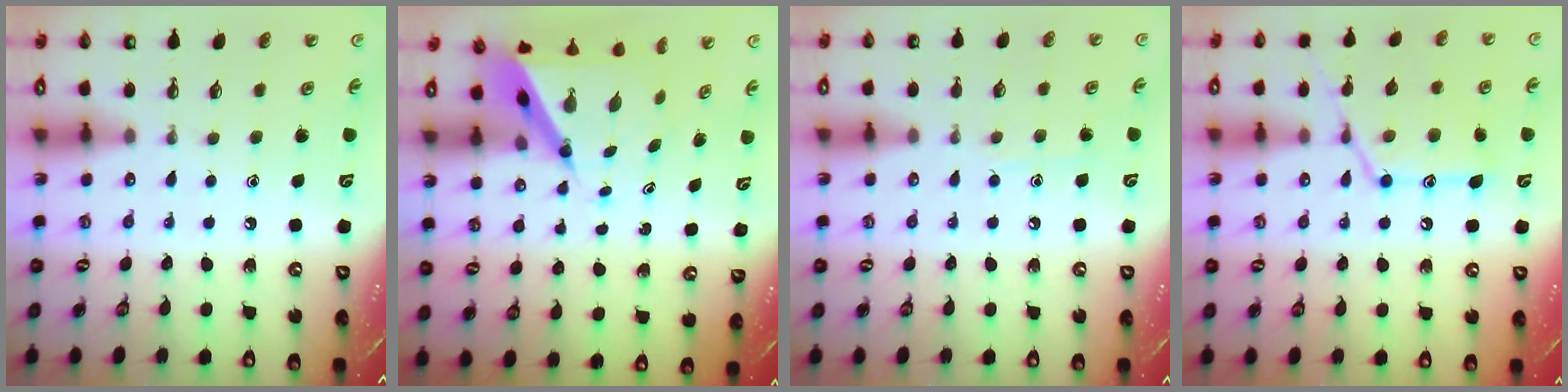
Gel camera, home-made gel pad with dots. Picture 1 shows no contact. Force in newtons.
{"total": 7.1, "press": 7.1, "slide": 0.7}
{"total": 5.6, "press": 5.6, "slide": 0.4}
{"total": 14.4, "press": 14.3, "slide": 1.1}